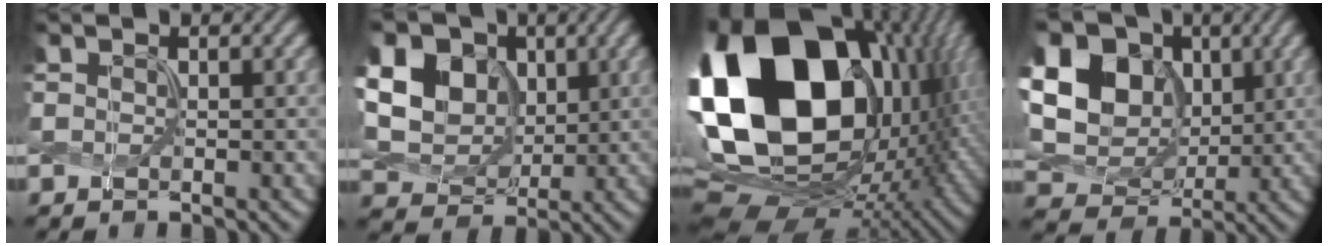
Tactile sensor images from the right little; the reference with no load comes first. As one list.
[{"total": 11.3, "force": [3.0, 9.0, 6.1], "torque": [-0.148, 0.029, 0.057]}, {"total": 22.2, "force": [3.1, 14.7, 16.4], "torque": [-0.358, 0.000, 0.066]}, {"total": 13.8, "force": [3.3, 10.9, 7.8], "torque": [-0.196, 0.041, 0.066]}]